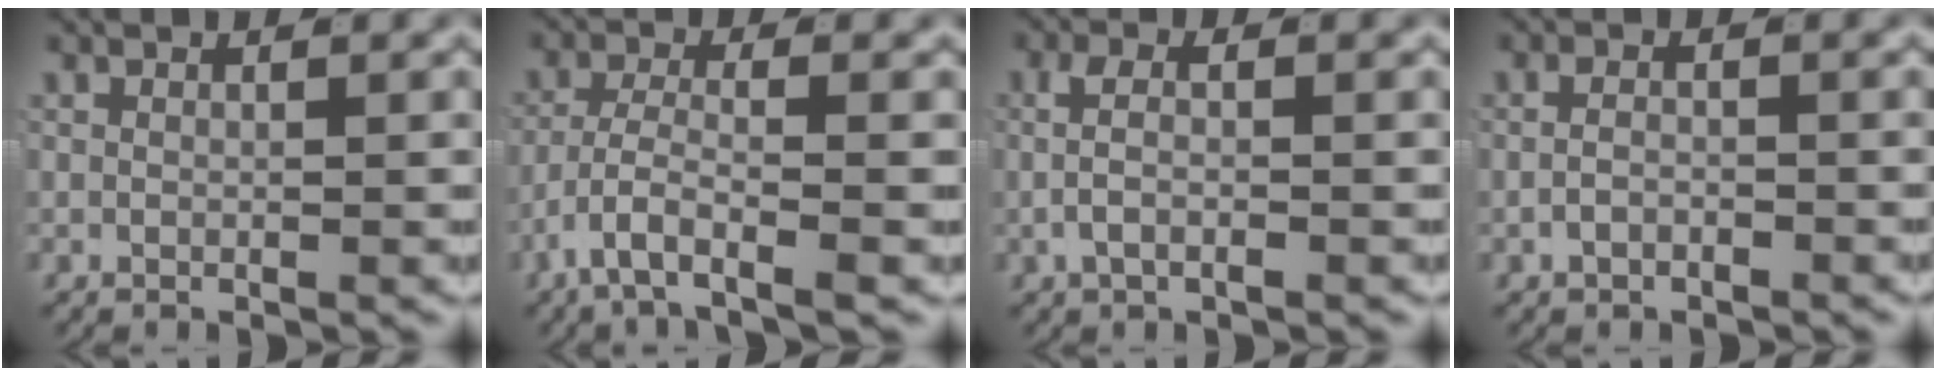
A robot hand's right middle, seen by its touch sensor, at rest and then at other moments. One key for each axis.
{"total": 4.6, "fx": -2.9, "fy": 1.0, "fz": 3.4, "tx": -0.077, "ty": -0.019, "tz": -0.043}
{"total": 2.8, "fx": -0.5, "fy": 1.2, "fz": 2.5, "tx": -0.046, "ty": -0.004, "tz": -0.010}
{"total": 1.3, "fx": -1.0, "fy": 0.3, "fz": 0.8, "tx": -0.012, "ty": -0.002, "tz": -0.016}